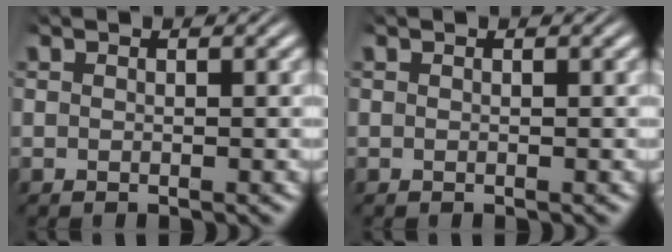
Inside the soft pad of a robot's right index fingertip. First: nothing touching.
{"total": 0.0}